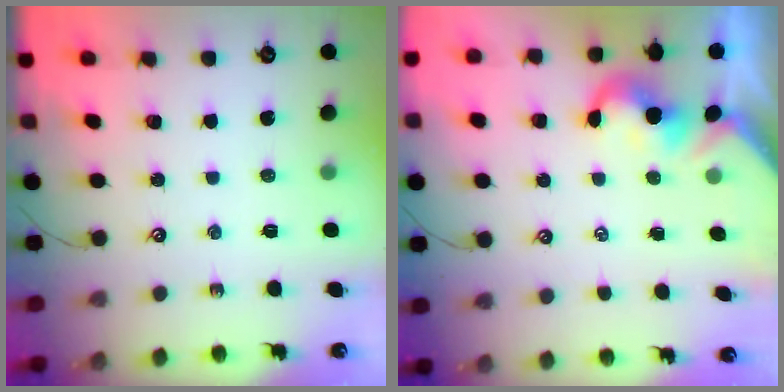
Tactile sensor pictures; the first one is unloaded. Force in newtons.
{"total": 0.0}